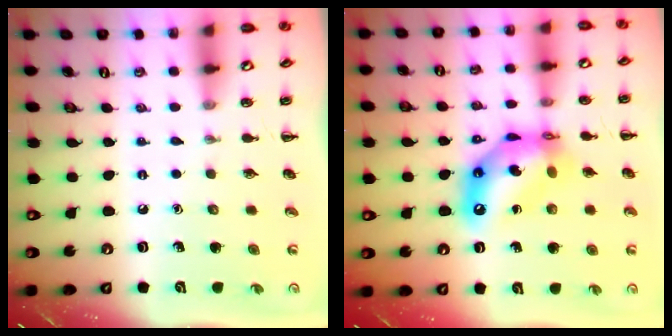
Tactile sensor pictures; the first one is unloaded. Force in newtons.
{"total": 13.8, "press": 13.2, "slide": 4.2}